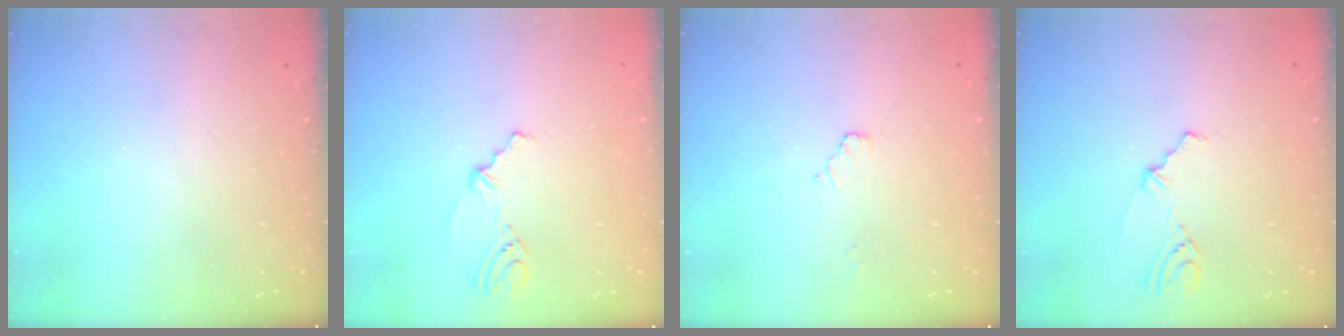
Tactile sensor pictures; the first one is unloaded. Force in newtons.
{"total": 2.3, "press": 1.8, "slide": 1.5}
{"total": 2.0, "press": 1.9, "slide": 0.3}
{"total": 2.3, "press": 1.2, "slide": 1.9}